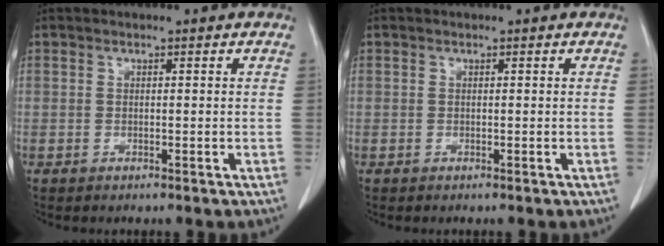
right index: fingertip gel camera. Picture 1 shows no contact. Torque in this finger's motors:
{"motor_torque": [0.00, 0.00, 0.00, 0.00]}